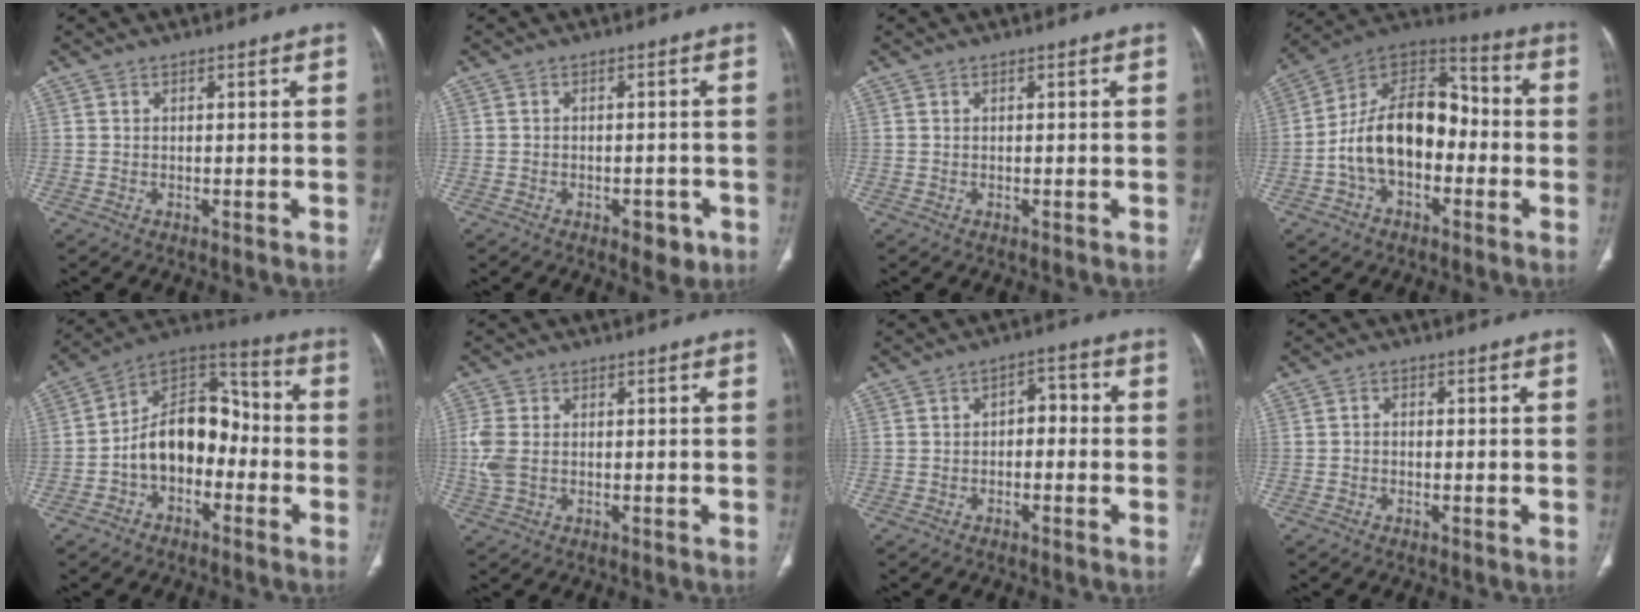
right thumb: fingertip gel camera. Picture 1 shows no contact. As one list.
[{"total": 4.1, "force": [-2.1, 2.3, 2.7], "torque": [-0.019, 0.007, -0.023]}, {"total": 0.0}, {"total": 17.9, "force": [-3.0, 11.2, 13.6], "torque": [-0.210, 0.050, -0.058]}, {"total": 14.7, "force": [-3.3, 10.0, 10.3], "torque": [-0.135, 0.062, -0.067]}, {"total": 4.5, "force": [-0.1, 2.9, 3.4], "torque": [-0.101, 0.003, 0.000]}, {"total": 4.2, "force": [-0.7, 2.7, 3.1], "torque": [-0.028, 0.024, -0.020]}, {"total": 1.0, "force": [-0.3, 0.8, 0.5], "torque": [-0.004, 0.003, -0.008]}]